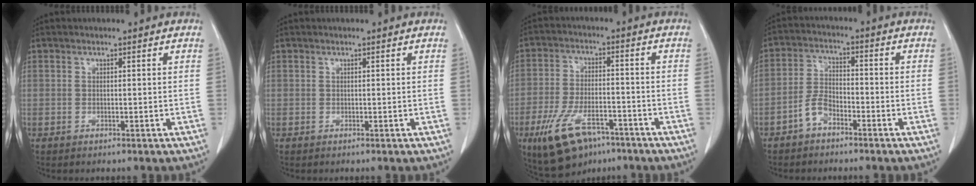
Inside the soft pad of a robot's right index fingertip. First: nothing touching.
{"total": 0.0}
{"total": 12.1, "force": [-7.4, 5.0, 8.2], "torque": [-0.166, -0.007, -0.121]}
{"total": 4.4, "force": [-3.0, 2.1, 2.6], "torque": [-0.059, 0.012, -0.057]}